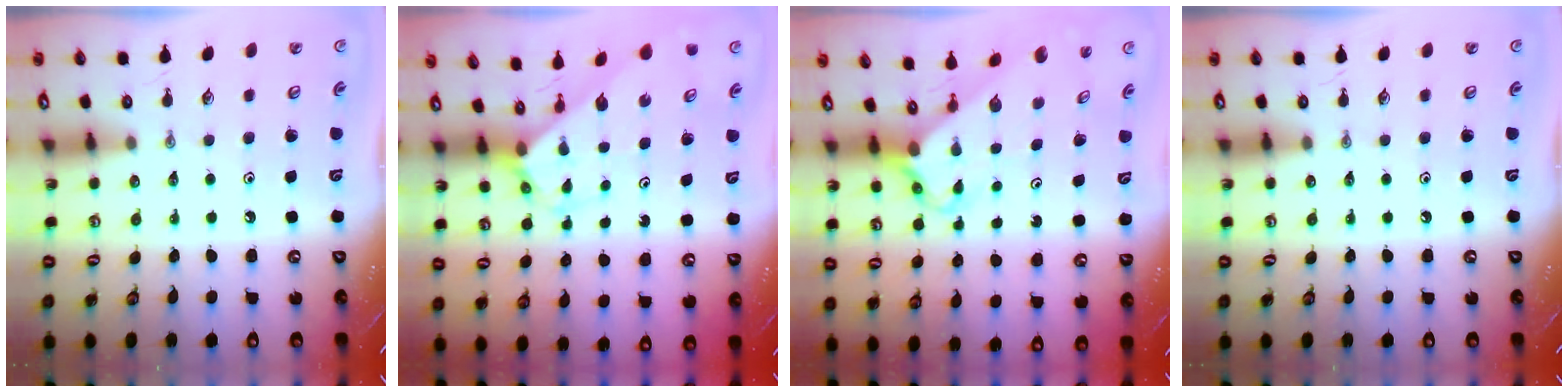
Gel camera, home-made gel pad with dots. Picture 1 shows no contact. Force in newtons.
{"total": 2.6, "press": 2.6, "slide": 0.2}
{"total": 2.7, "press": 2.7, "slide": 0.2}
{"total": 0.0}